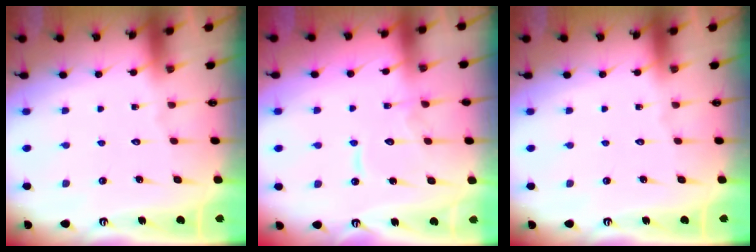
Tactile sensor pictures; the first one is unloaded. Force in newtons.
{"total": 9.9, "press": 9.9, "slide": 0.9}
{"total": 0.0}